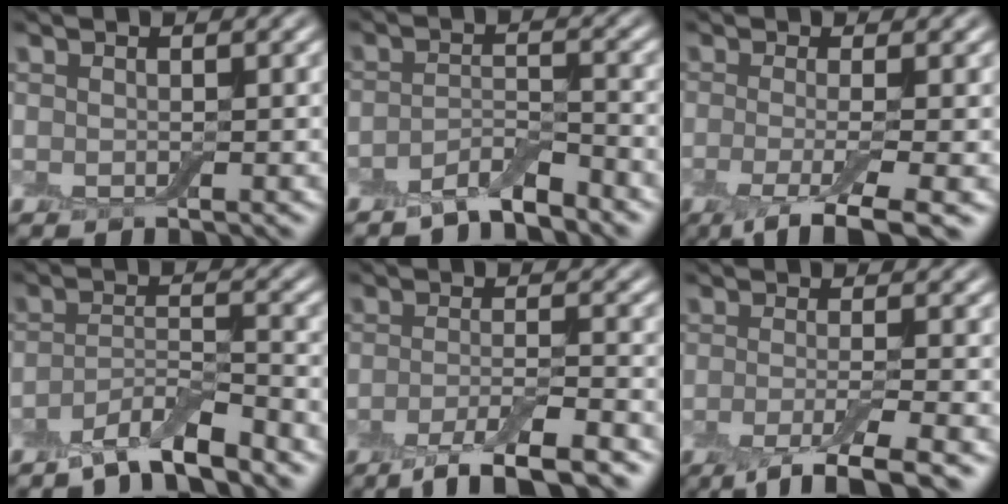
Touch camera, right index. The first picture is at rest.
{"total": 3.0, "force": [-2.6, 0.6, 1.4], "torque": [-0.024, 0.008, -0.052]}
{"total": 6.0, "force": [-2.4, 1.6, 5.3], "torque": [-0.081, -0.011, -0.052]}
{"total": 4.4, "force": [-3.5, 1.0, 2.5], "torque": [-0.046, -0.001, -0.072]}
{"total": 5.3, "force": [-3.5, 1.0, 3.7], "torque": [-0.062, -0.002, -0.065]}
{"total": 4.9, "force": [-2.7, 1.1, 3.9], "torque": [-0.060, -0.008, -0.055]}